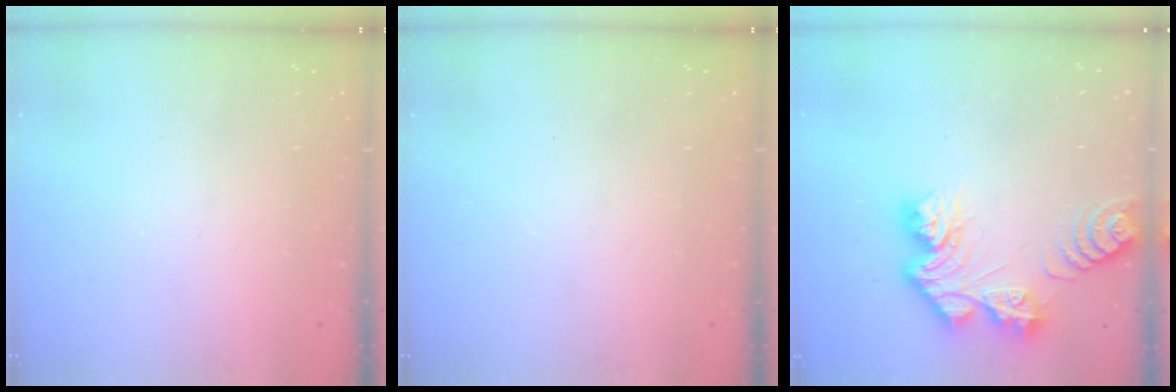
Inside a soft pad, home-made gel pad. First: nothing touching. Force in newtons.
{"total": 0.0}
{"total": 13.2, "press": 13.2, "slide": 1.2}